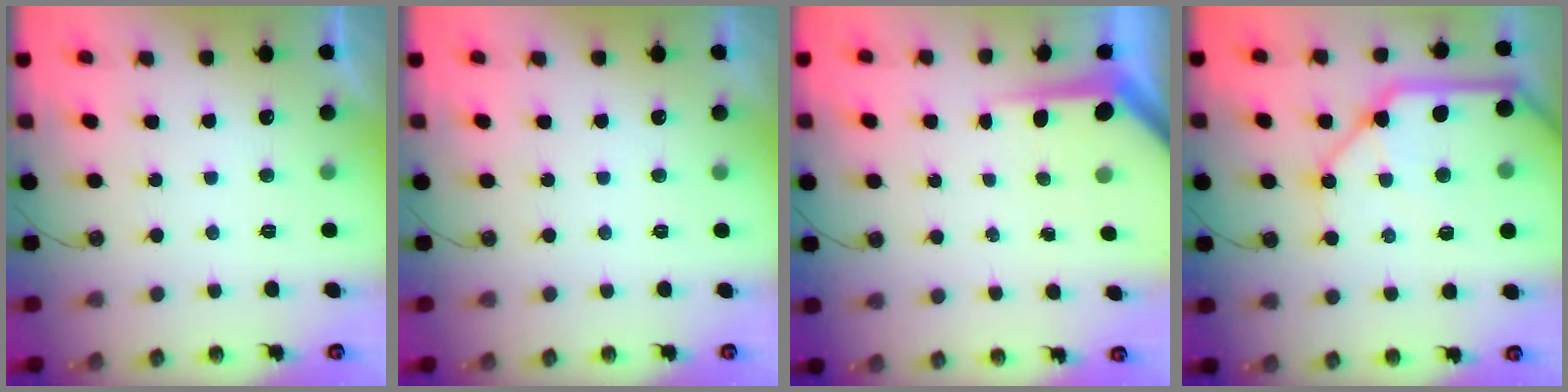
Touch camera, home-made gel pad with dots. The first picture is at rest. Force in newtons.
{"total": 0.0}
{"total": 4.7, "press": 4.6, "slide": 0.4}
{"total": 21.1, "press": 21.0, "slide": 2.5}